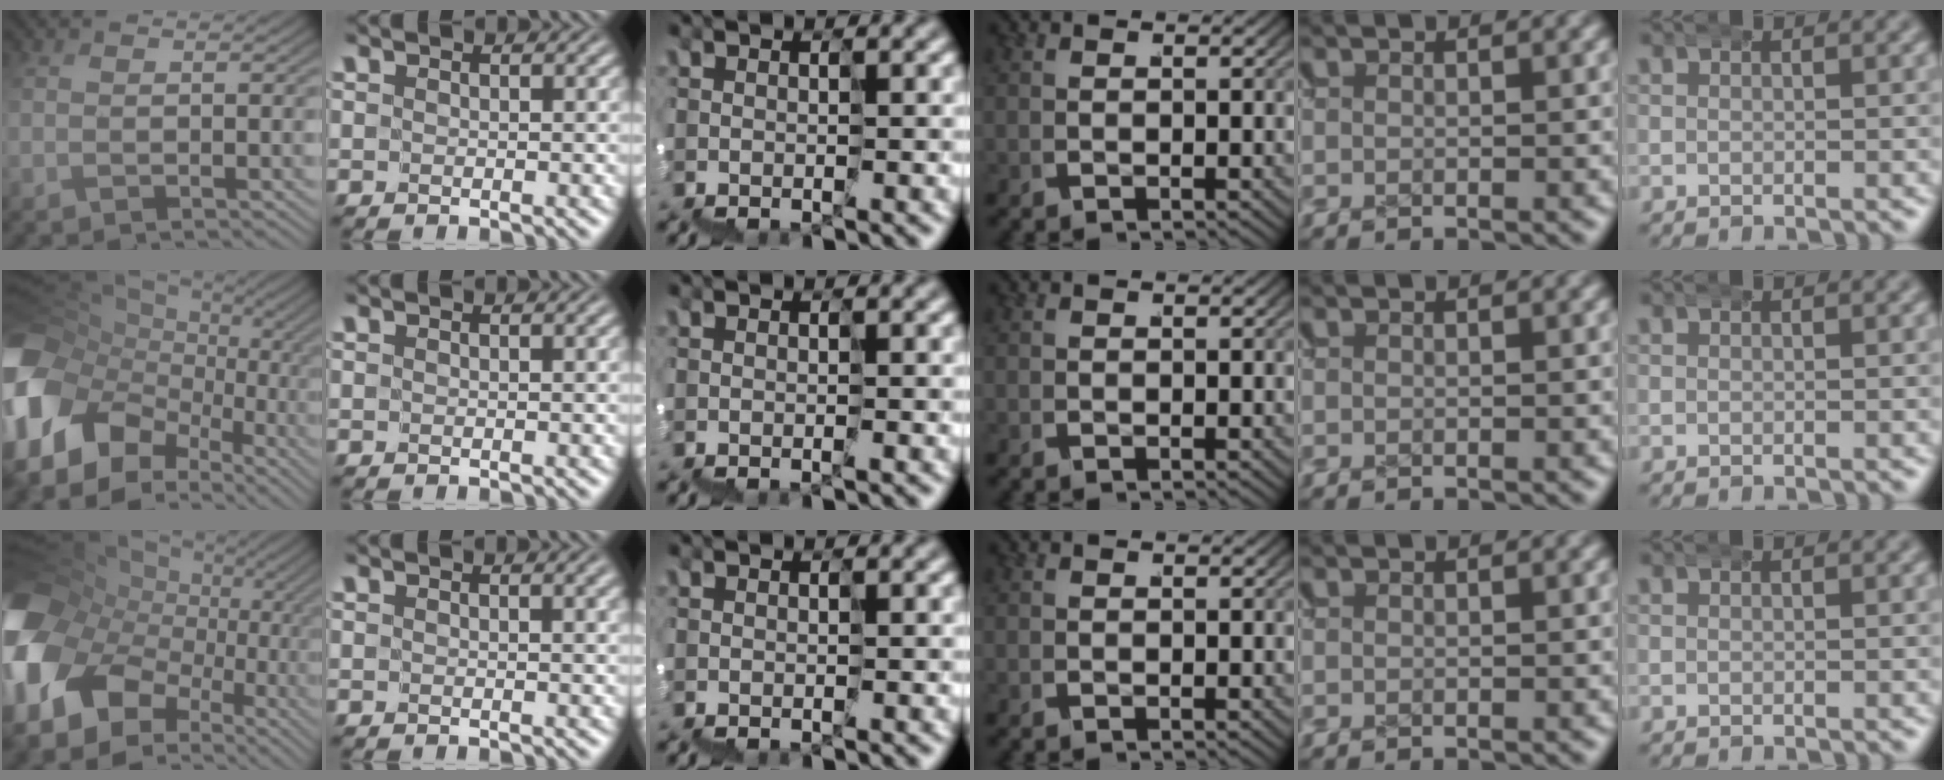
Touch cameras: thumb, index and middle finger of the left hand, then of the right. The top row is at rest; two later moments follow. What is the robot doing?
{"motion": "wrap", "object": "ethernet cable"}